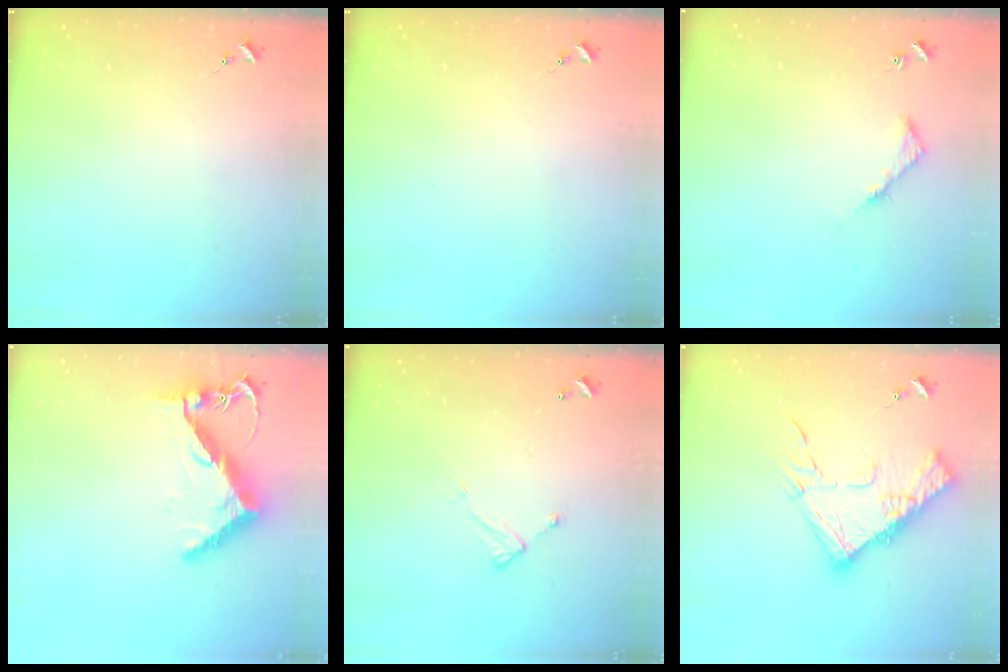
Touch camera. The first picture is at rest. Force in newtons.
{"total": 0.0}
{"total": 4.3, "press": 4.3, "slide": 0.4}
{"total": 11.1, "press": 11.0, "slide": 1.3}
{"total": 5.0, "press": 5.0, "slide": 0.4}
{"total": 16.7, "press": 16.6, "slide": 1.8}